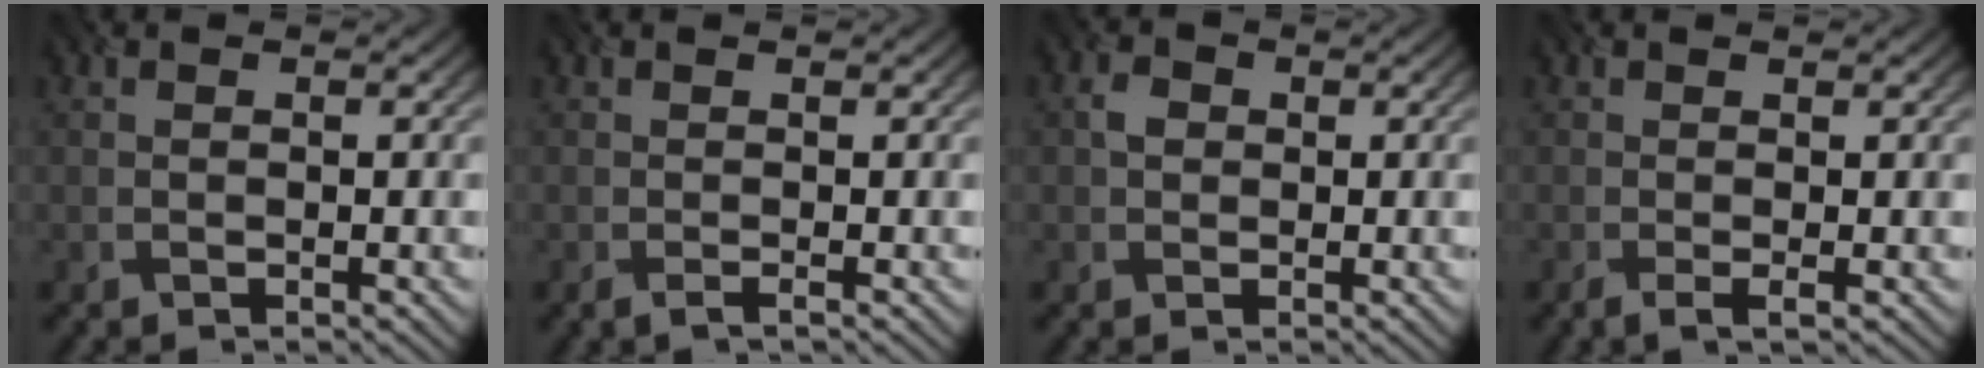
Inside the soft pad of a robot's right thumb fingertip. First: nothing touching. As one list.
[{"total": 1.1, "force": [-0.3, 0.1, 1.0], "torque": [-0.020, -0.004, -0.008]}, {"total": 1.6, "force": [0.2, 1.4, 0.7], "torque": [-0.015, 0.002, -0.002]}, {"total": 1.6, "force": [-0.3, 0.3, 1.6], "torque": [-0.031, -0.003, -0.010]}]